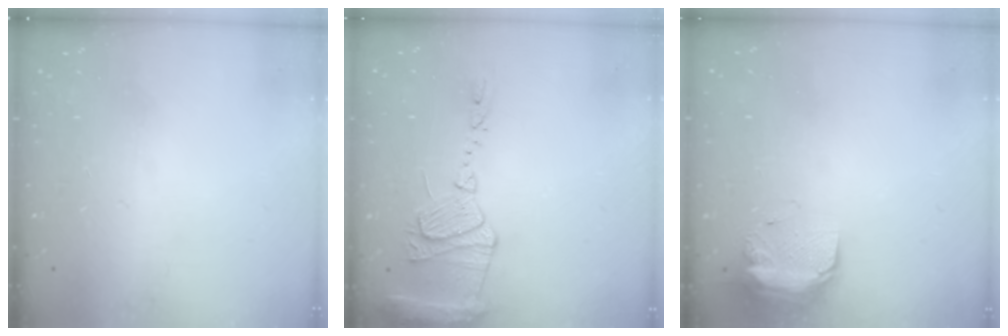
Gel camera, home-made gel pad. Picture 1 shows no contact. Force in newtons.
{"total": 13.7, "press": 13.6, "slide": 1.8}
{"total": 8.7, "press": 8.6, "slide": 1.3}